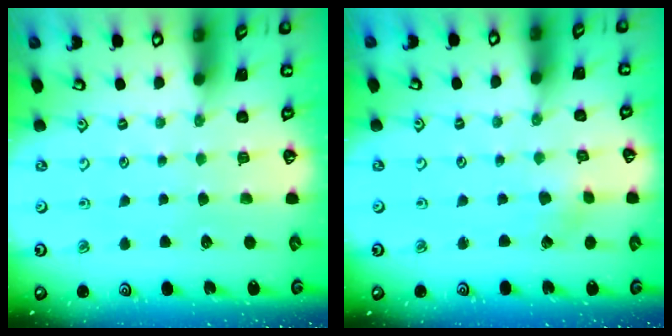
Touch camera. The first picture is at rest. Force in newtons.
{"total": 1.3, "press": 1.3, "slide": 0.2}